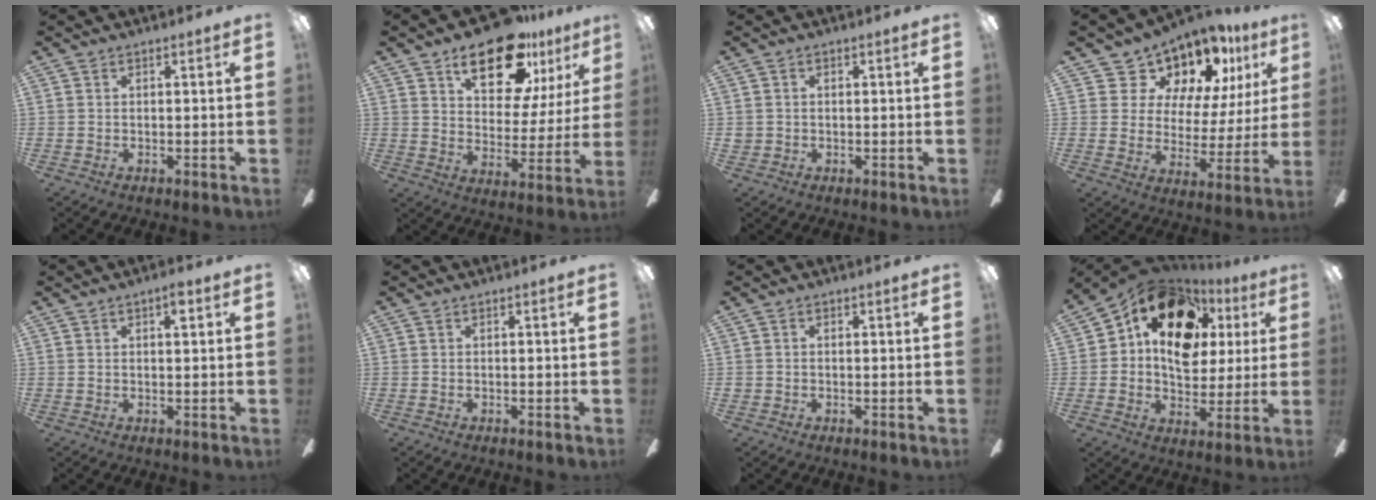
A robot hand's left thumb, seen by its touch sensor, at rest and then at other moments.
{"total": 19.4, "force": [12.4, 9.4, 11.7], "torque": [-0.179, -0.058, 0.211]}
{"total": 1.1, "force": [0.0, 1.1, 0.3], "torque": [-0.007, 0.006, -0.002]}
{"total": 12.2, "force": [10.2, 6.2, 2.4], "torque": [-0.063, -0.086, 0.186]}
{"total": 2.8, "force": [1.6, 1.1, 2.0], "torque": [-0.018, -0.005, 0.021]}
{"total": 0.0}
{"total": 0.7, "force": [-0.1, 0.6, 0.2], "torque": [-0.002, 0.006, -0.004]}
{"total": 18.0, "force": [6.7, 12.7, 10.9], "torque": [-0.163, -0.019, 0.120]}